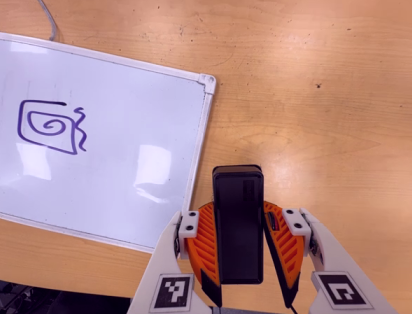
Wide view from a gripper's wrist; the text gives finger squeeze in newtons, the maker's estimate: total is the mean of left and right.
{"total": 6.1, "left": 4.8, "right": 7.5}